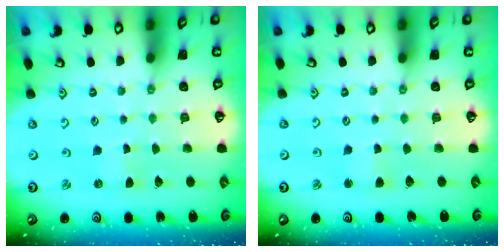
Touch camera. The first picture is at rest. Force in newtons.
{"total": 2.6, "press": 2.6, "slide": 0.4}